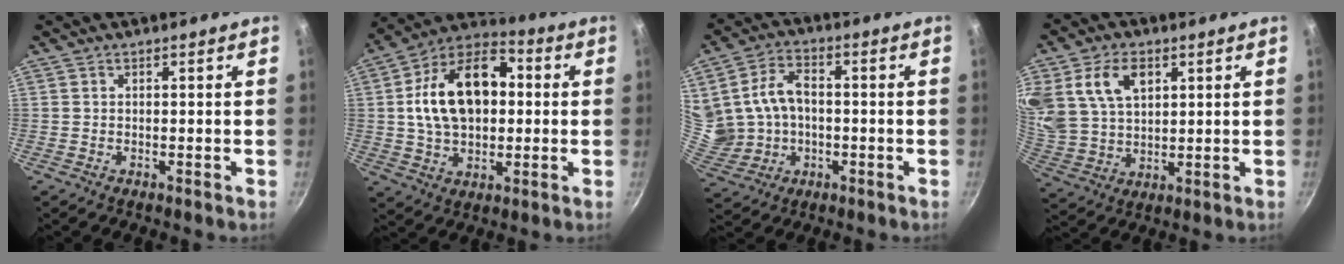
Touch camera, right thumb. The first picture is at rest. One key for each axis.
{"total": 19.4, "fx": 1.9, "fy": 12.8, "fz": 14.4, "tx": -0.214, "ty": 0.028, "tz": 0.019}
{"total": 13.3, "fx": 0.5, "fy": 10.5, "fz": 8.0, "tx": -0.149, "ty": 0.015, "tz": 0.022}
{"total": 13.5, "fx": 5.4, "fy": 9.0, "fz": 8.5, "tx": -0.151, "ty": -0.013, "tz": 0.111}